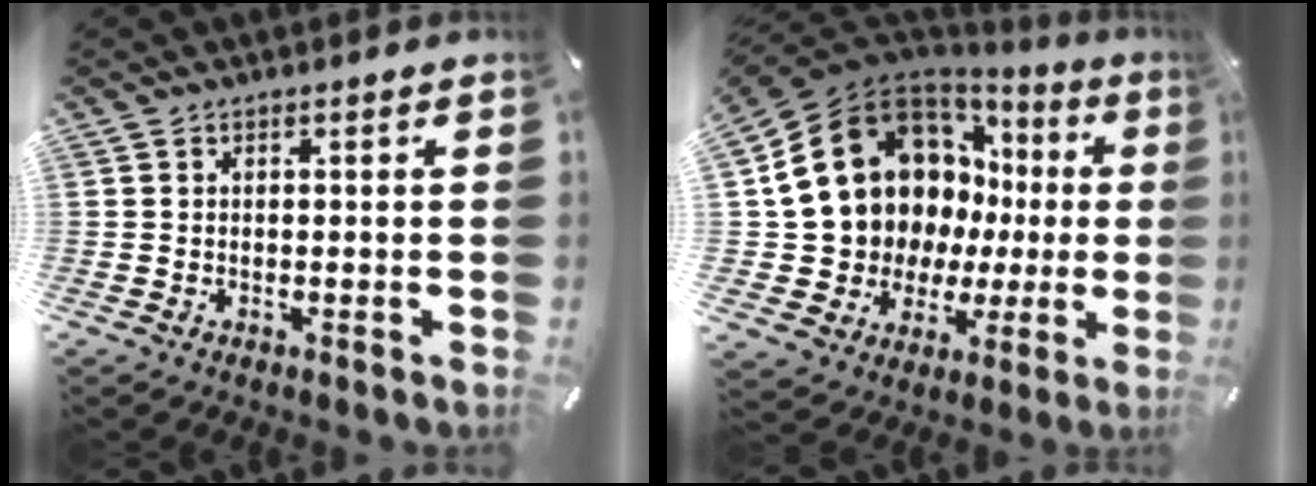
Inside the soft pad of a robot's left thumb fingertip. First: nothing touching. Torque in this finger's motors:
{"motor_torque": [2.53, 2.47, 2.77, 0.00, 0.76]}